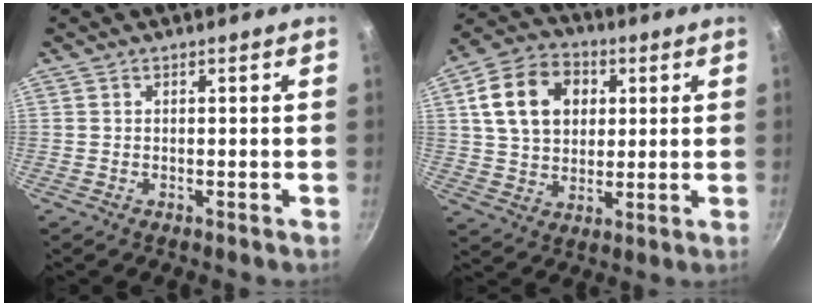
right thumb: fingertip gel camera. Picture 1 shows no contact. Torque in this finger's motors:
{"motor_torque": [-0.34, 0.68, 0.31, 0.13, 0.09]}